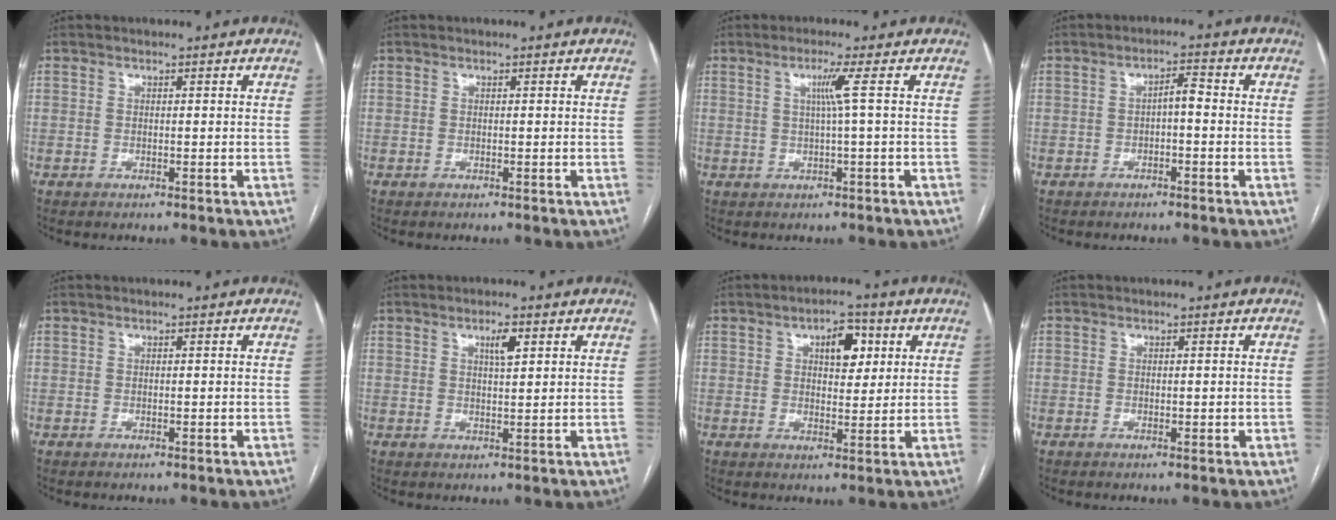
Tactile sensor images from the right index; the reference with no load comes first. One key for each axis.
{"total": 0.0}
{"total": 3.0, "fx": 0.6, "fy": -1.2, "fz": 2.8, "tx": -0.055, "ty": 0.000, "tz": 0.014}
{"total": 2.6, "fx": -0.4, "fy": 0.8, "fz": 2.5, "tx": -0.040, "ty": 0.013, "tz": -0.006}
{"total": 0.0}
{"total": 2.9, "fx": 1.4, "fy": 0.5, "fz": 2.4, "tx": -0.042, "ty": 0.001, "tz": 0.023}
{"total": 6.0, "fx": 2.3, "fy": 2.9, "fz": 4.7, "tx": -0.071, "ty": 0.012, "tz": 0.036}
{"total": 1.0, "fx": 0.0, "fy": 0.6, "fz": 0.8, "tx": -0.010, "ty": 0.003, "tz": 0.006}